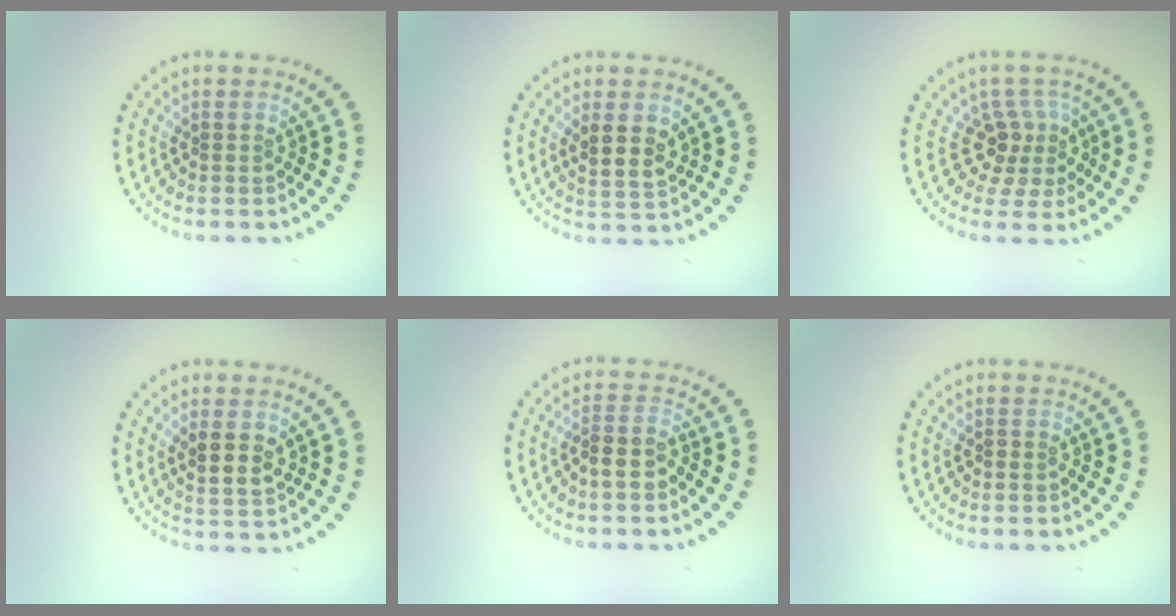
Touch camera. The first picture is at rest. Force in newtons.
{"total": 2.8, "press": 2.5, "slide": 1.3}
{"total": 3.1, "press": 2.3, "slide": 2.1}
{"total": 2.6, "press": 2.4, "slide": 0.9}
{"total": 2.2, "press": 2.0, "slide": 1.0}
{"total": 0.5, "press": 0.5, "slide": 0.2}